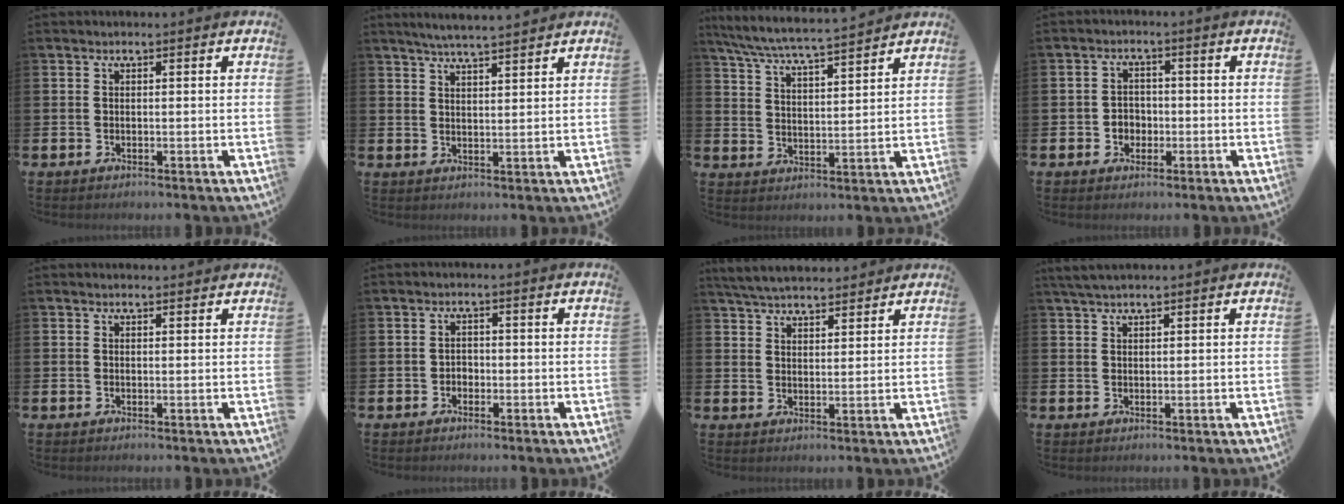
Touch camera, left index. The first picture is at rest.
{"total": 4.6, "force": [4.5, -0.2, 1.2], "torque": [-0.031, -0.017, 0.080]}
{"total": 6.6, "force": [6.4, 0.1, 1.9], "torque": [-0.064, -0.042, 0.111]}
{"total": 2.7, "force": [-0.6, 2.4, 0.8], "torque": [-0.015, 0.002, -0.019]}
{"total": 0.7, "force": [0.7, 0.1, 0.2], "torque": [0.007, -0.003, 0.010]}
{"total": 1.4, "force": [-0.7, 1.1, 0.3], "torque": [-0.008, 0.002, -0.016]}
{"total": 5.0, "force": [4.9, 0.9, 0.7], "torque": [-0.033, -0.017, 0.090]}
{"total": 2.4, "force": [2.0, 0.5, 1.2], "torque": [-0.022, 0.002, 0.037]}